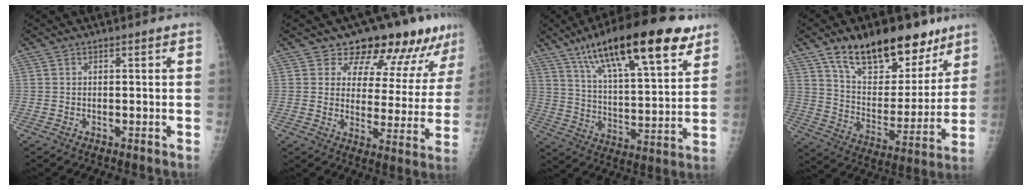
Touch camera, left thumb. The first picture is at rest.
{"total": 14.6, "force": [11.6, 6.6, 5.9], "torque": [-0.025, -0.068, 0.141]}
{"total": 24.8, "force": [15.0, 7.1, 18.4], "torque": [-0.277, -0.036, 0.244]}
{"total": 21.9, "force": [14.5, 10.9, 12.4], "torque": [-0.146, -0.062, 0.240]}